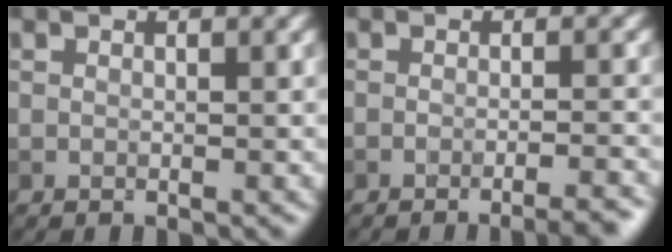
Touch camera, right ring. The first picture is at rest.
{"total": 4.2, "force": [-3.1, 1.1, 2.6], "torque": [-0.012, 0.010, -0.035]}